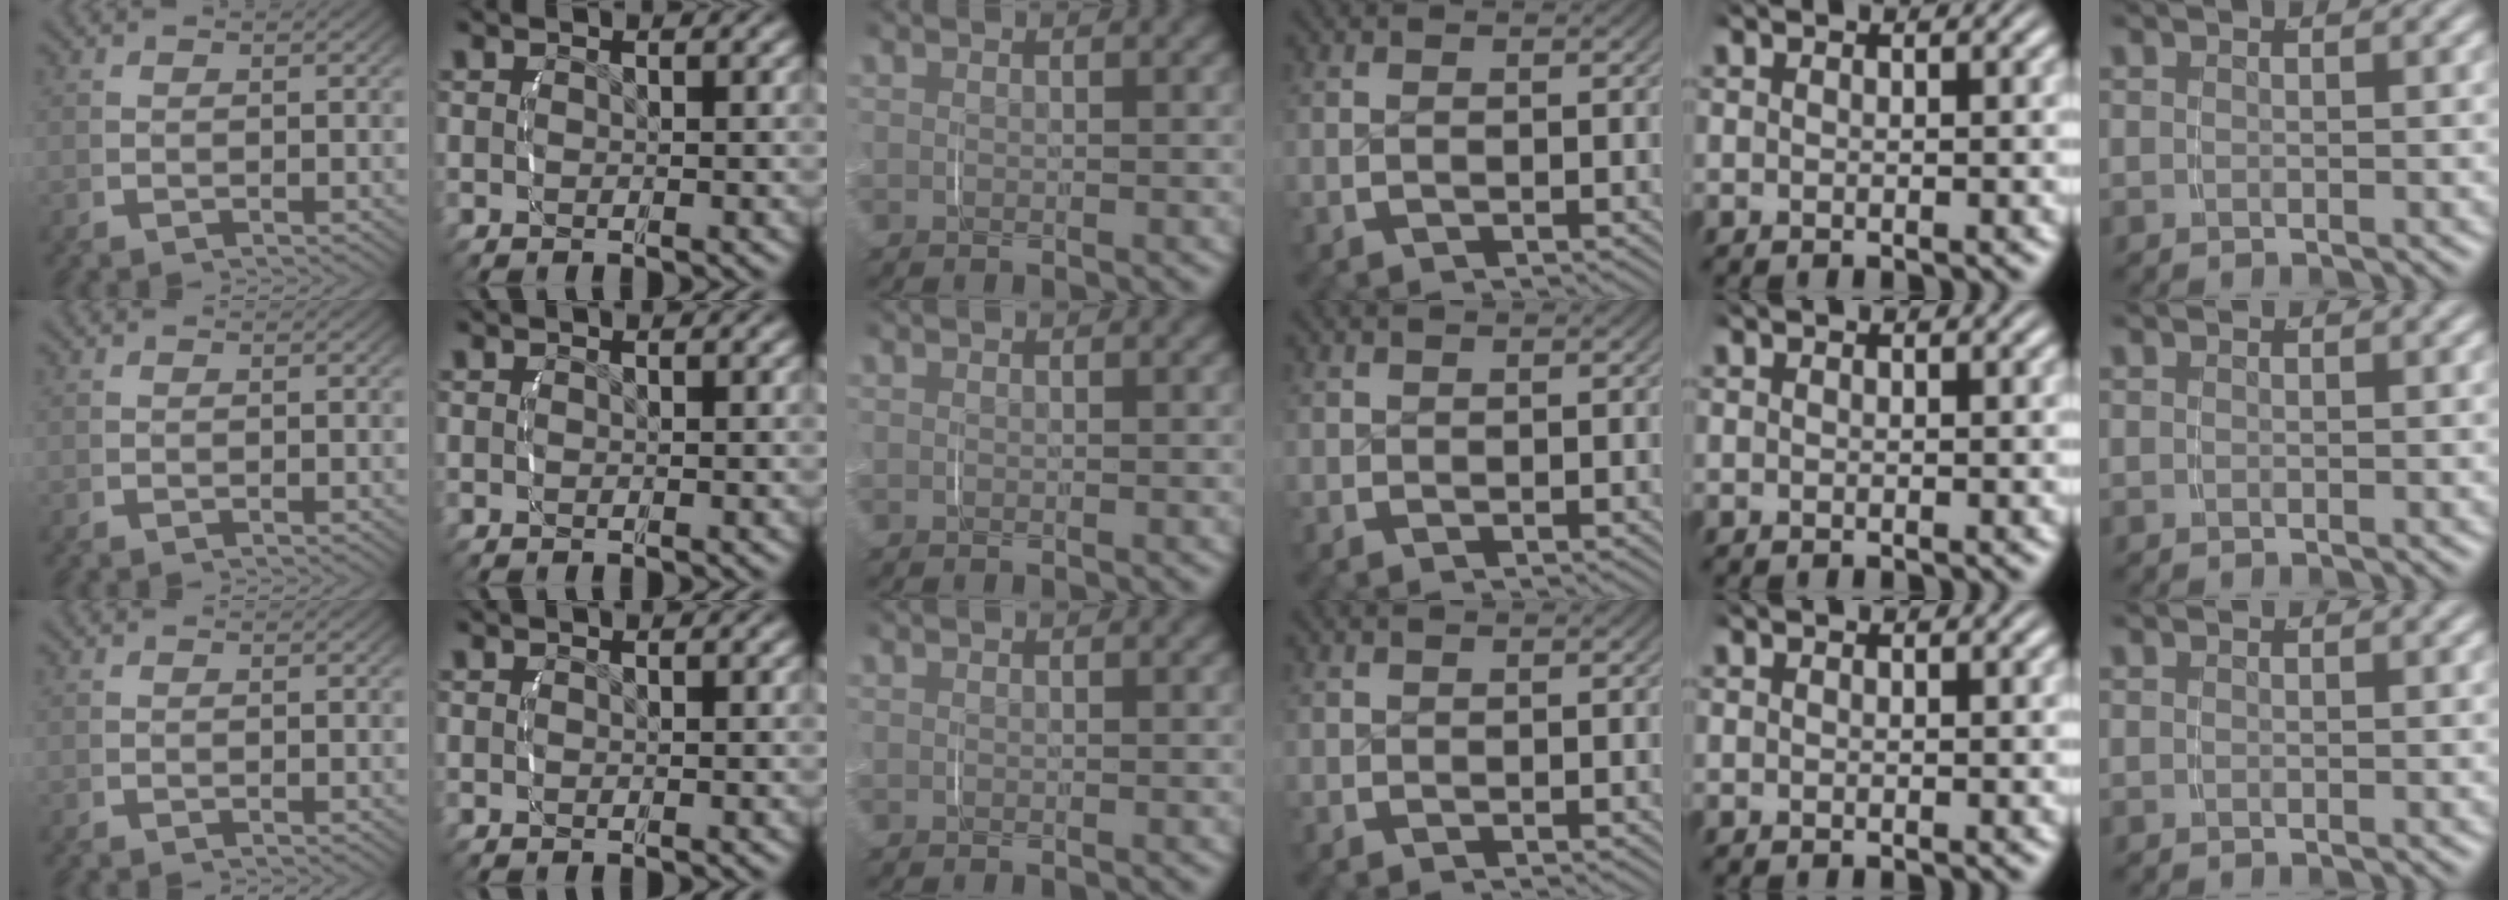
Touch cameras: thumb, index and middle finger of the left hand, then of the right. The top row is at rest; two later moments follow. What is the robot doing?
{"motion": "grasp_and_lifting", "object": "velcro strap"}